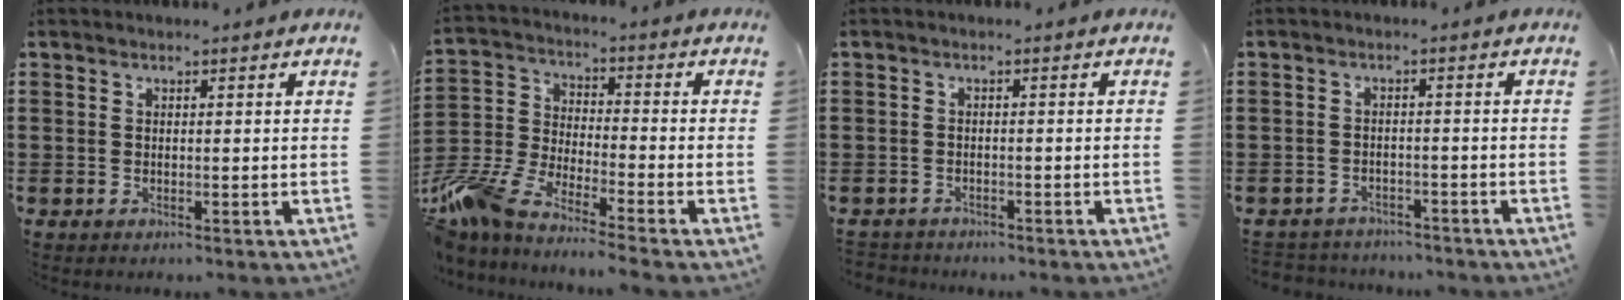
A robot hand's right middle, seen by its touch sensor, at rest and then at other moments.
{"total": 7.3, "force": [-6.8, 0.7, 2.6], "torque": [-0.088, -0.010, -0.143]}
{"total": 1.5, "force": [-1.5, 0.2, -0.3], "torque": [0.000, -0.001, -0.034]}
{"total": 2.6, "force": [-2.6, 0.4, -0.5], "torque": [-0.001, -0.003, -0.059]}